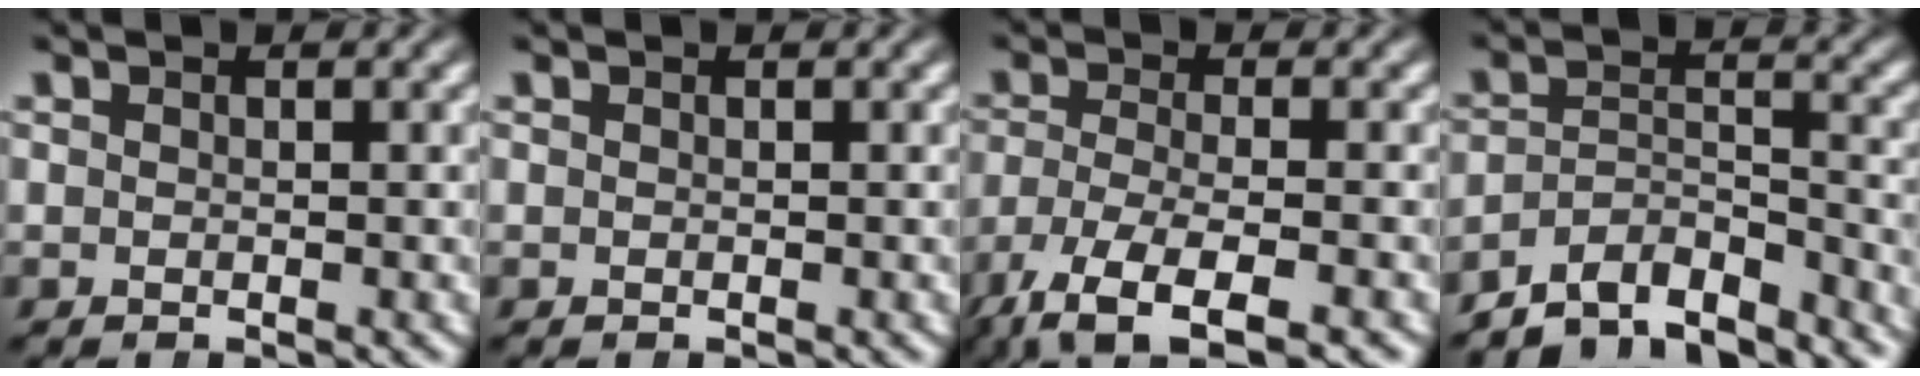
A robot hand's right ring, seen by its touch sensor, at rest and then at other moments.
{"total": 0.0}
{"total": 9.2, "force": [-6.6, 3.8, 5.2], "torque": [-0.114, -0.058, -0.076]}
{"total": 9.4, "force": [-7.8, 4.1, 3.3], "torque": [-0.067, -0.041, -0.120]}